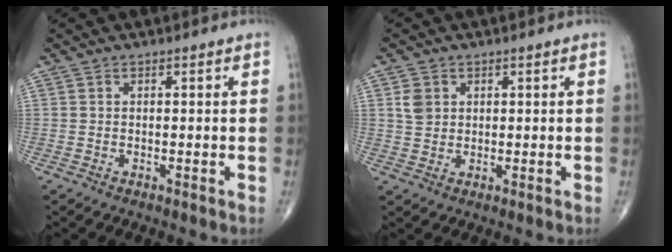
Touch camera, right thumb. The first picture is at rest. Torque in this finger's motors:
{"motor_torque": [-0.45, 0.43, -0.04, -0.07, 0.03]}